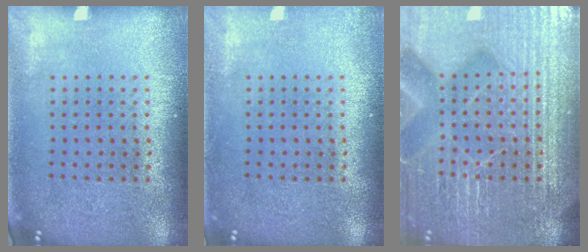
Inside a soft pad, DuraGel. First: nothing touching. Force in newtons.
{"total": 1.0, "press": 1.0, "slide": 0.3}
{"total": 7.1, "press": 7.1, "slide": 0.9}